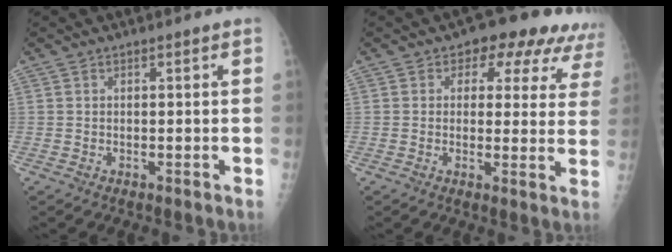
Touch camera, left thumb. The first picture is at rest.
{"total": 11.2, "force": [7.2, 7.0, 5.0], "torque": [0.003, -0.018, 0.060]}